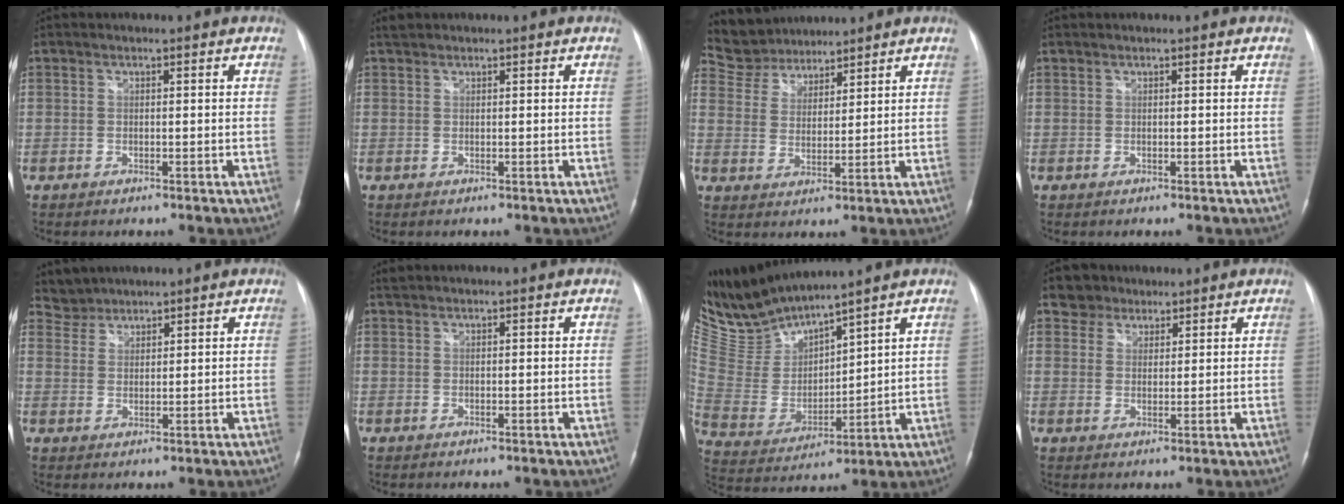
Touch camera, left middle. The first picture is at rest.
{"total": 0.8, "force": [0.8, 0.2, 0.0], "torque": [-0.010, 0.010, 0.018]}
{"total": 7.6, "force": [7.1, 2.7, 0.2], "torque": [-0.017, 0.018, 0.141]}
{"total": 0.0}
{"total": 3.2, "force": [3.0, 0.9, -0.9], "torque": [0.015, 0.009, 0.061]}
{"total": 0.5, "force": [0.5, 0.0, 0.0], "torque": [-0.008, 0.009, 0.014]}
{"total": 9.4, "force": [9.3, -0.3, 1.0], "torque": [-0.055, -0.007, 0.213]}
{"total": 3.9, "force": [2.8, 2.7, -0.2], "torque": [0.006, 0.010, 0.041]}